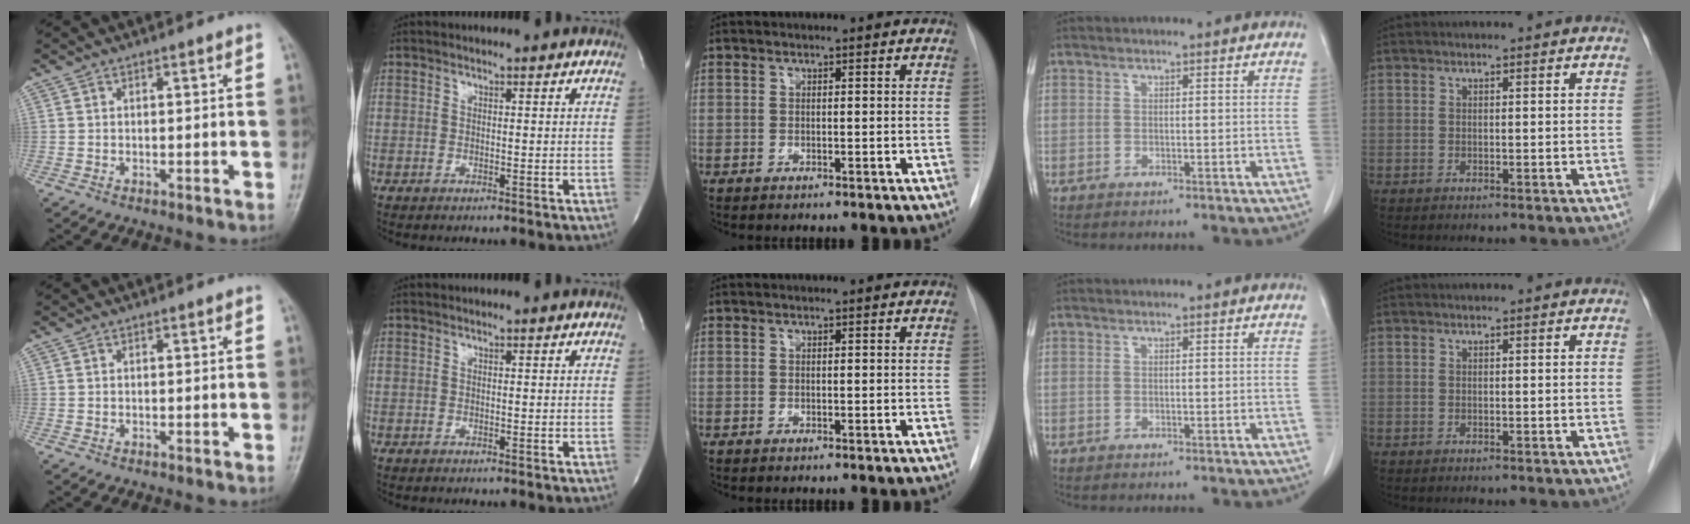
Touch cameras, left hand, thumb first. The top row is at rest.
{}